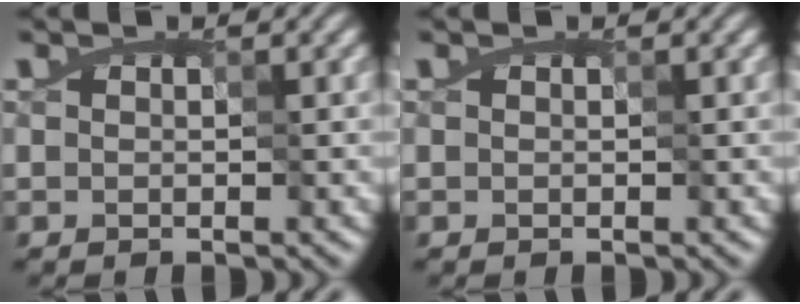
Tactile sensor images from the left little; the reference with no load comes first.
{"total": 0.0}